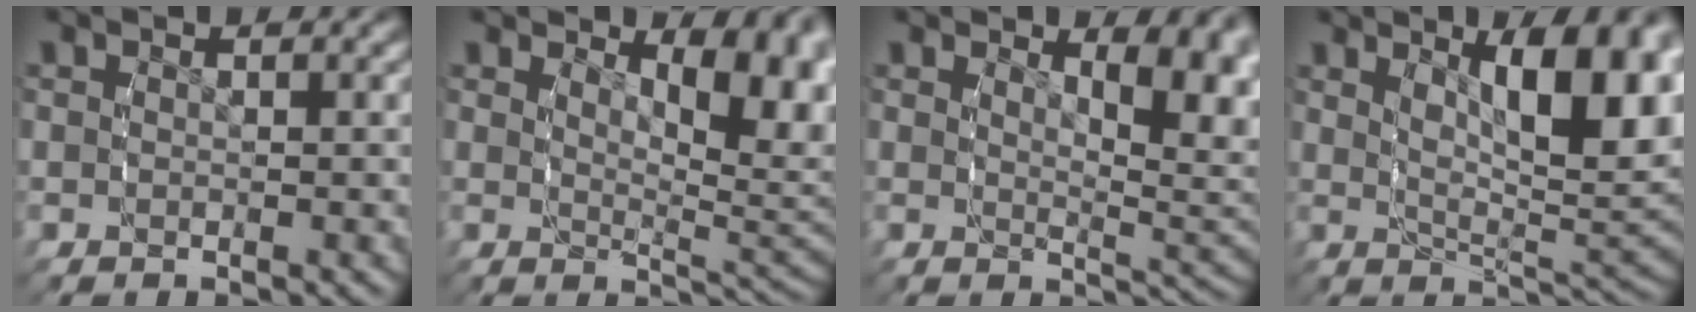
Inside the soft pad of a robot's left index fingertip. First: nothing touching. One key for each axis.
{"total": 6.3, "fx": 2.5, "fy": 2.0, "fz": 5.4, "tx": -0.048, "ty": -0.008, "tz": 0.042}
{"total": 5.3, "fx": 2.3, "fy": 1.3, "fz": 4.6, "tx": -0.034, "ty": -0.009, "tz": 0.040}
{"total": 9.2, "fx": 2.4, "fy": 3.0, "fz": 8.3, "tx": -0.113, "ty": -0.014, "tz": 0.049}